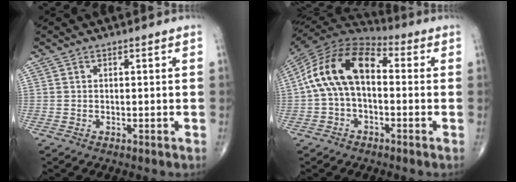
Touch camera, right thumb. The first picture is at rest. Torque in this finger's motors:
{"motor_torque": [2.07, 2.07, 0.87, -0.68, 0.17]}